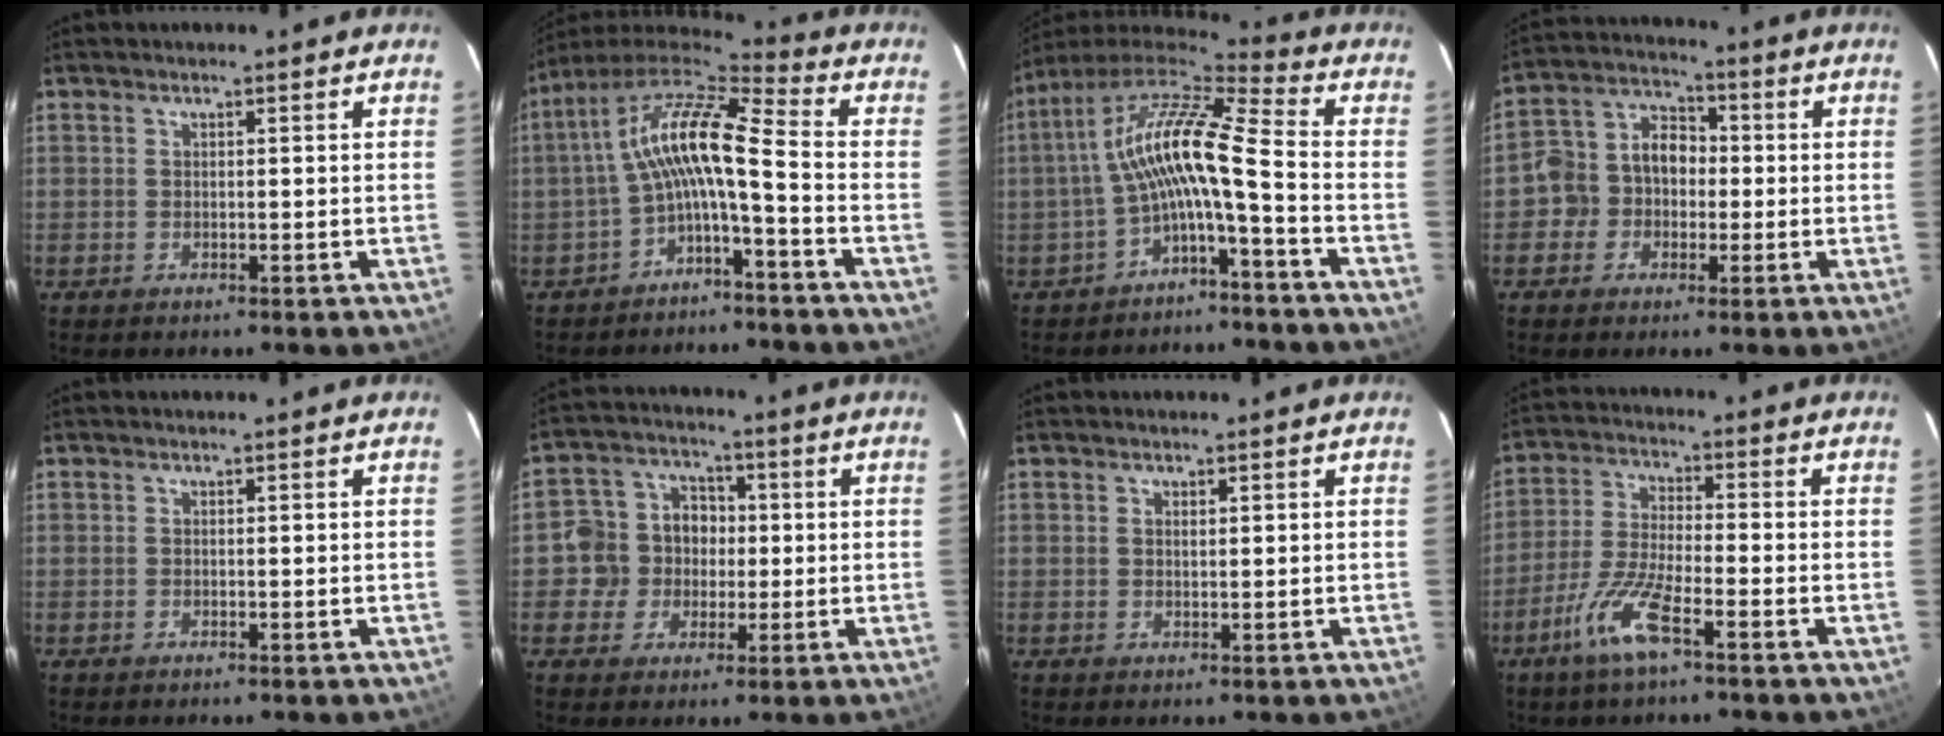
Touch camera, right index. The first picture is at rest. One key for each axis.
{"total": 12.1, "fx": -2.0, "fy": 2.5, "fz": 11.7, "tx": -0.233, "ty": 0.022, "tz": -0.043}
{"total": 12.7, "fx": -2.0, "fy": 1.6, "fz": 12.4, "tx": -0.242, "ty": 0.020, "tz": -0.043}
{"total": 8.3, "fx": -2.1, "fy": 7.4, "fz": 3.2, "tx": -0.065, "ty": 0.036, "tz": -0.045}
{"total": 0.0}
{"total": 8.3, "fx": -0.8, "fy": 7.9, "fz": 2.3, "tx": -0.050, "ty": 0.030, "tz": -0.021}
{"total": 0.8, "fx": 0.4, "fy": 0.5, "fz": 0.5, "tx": -0.009, "ty": 0.003, "tz": 0.008}
{"total": 9.0, "fx": -5.4, "fy": 1.5, "fz": 7.1, "tx": -0.155, "ty": -0.005, "tz": -0.109}